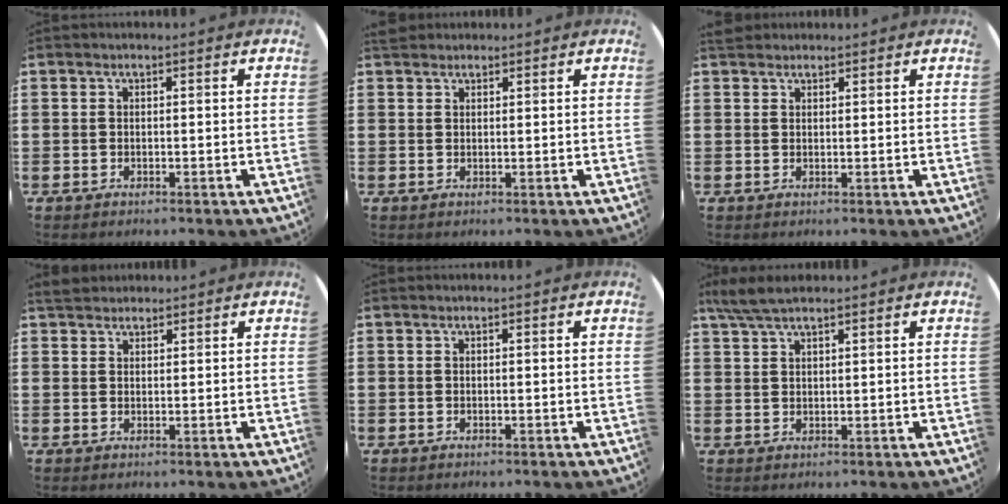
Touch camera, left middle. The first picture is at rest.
{"total": 1.3, "force": [1.2, 0.5, 0.2], "torque": [-0.005, 0.005, 0.024]}
{"total": 1.5, "force": [1.4, 0.5, 0.2], "torque": [-0.007, 0.005, 0.027]}
{"total": 2.5, "force": [2.3, 0.8, 0.4], "torque": [-0.006, -0.001, 0.044]}
{"total": 0.0}
{"total": 4.0, "force": [3.2, 0.7, 2.3], "torque": [-0.051, 0.002, 0.060]}